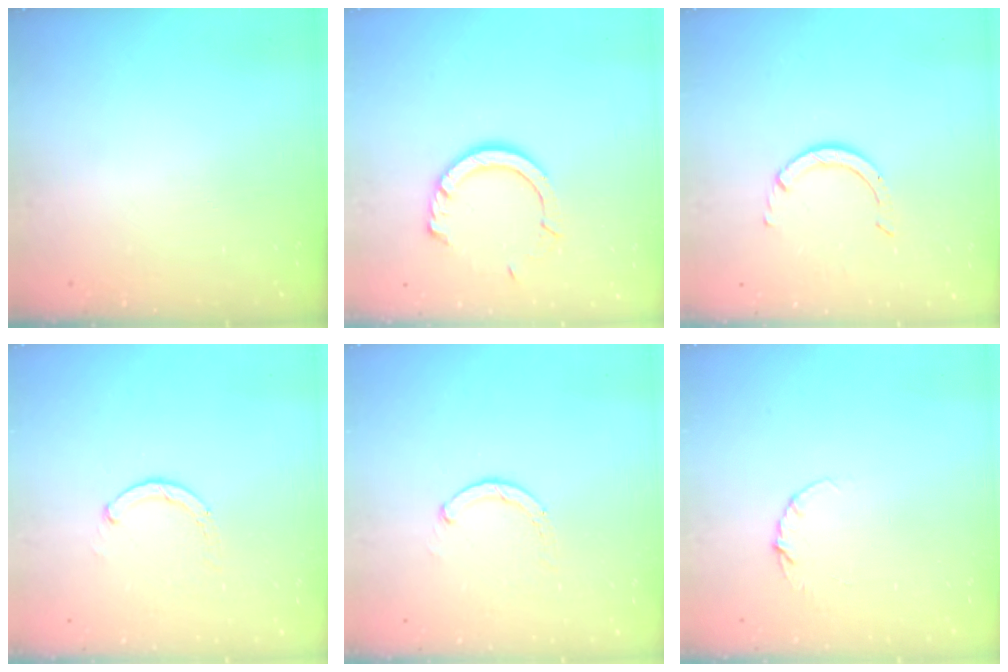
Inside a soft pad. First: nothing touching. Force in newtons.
{"total": 10.0, "press": 10.0, "slide": 0.9}
{"total": 2.9, "press": 2.9, "slide": 0.2}
{"total": 2.8, "press": 2.8, "slide": 0.5}
{"total": 2.8, "press": 2.8, "slide": 0.5}
{"total": 3.5, "press": 3.4, "slide": 0.4}